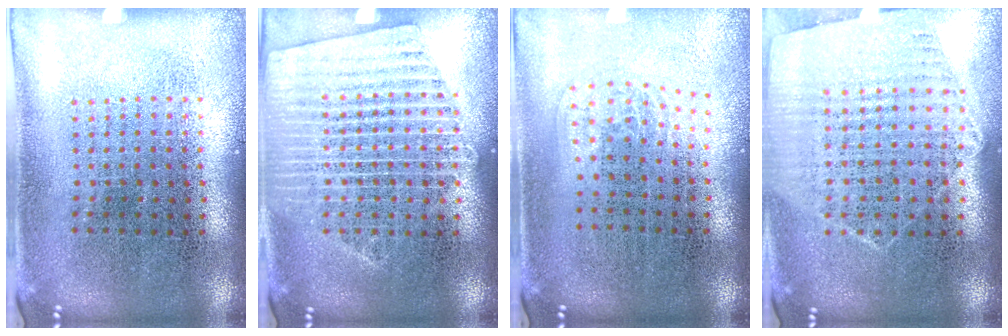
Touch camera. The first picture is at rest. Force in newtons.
{"total": 1.8, "press": 1.7, "slide": 0.3}
{"total": 1.0, "press": 0.7, "slide": 0.8}
{"total": 1.2, "press": 1.2, "slide": 0.4}